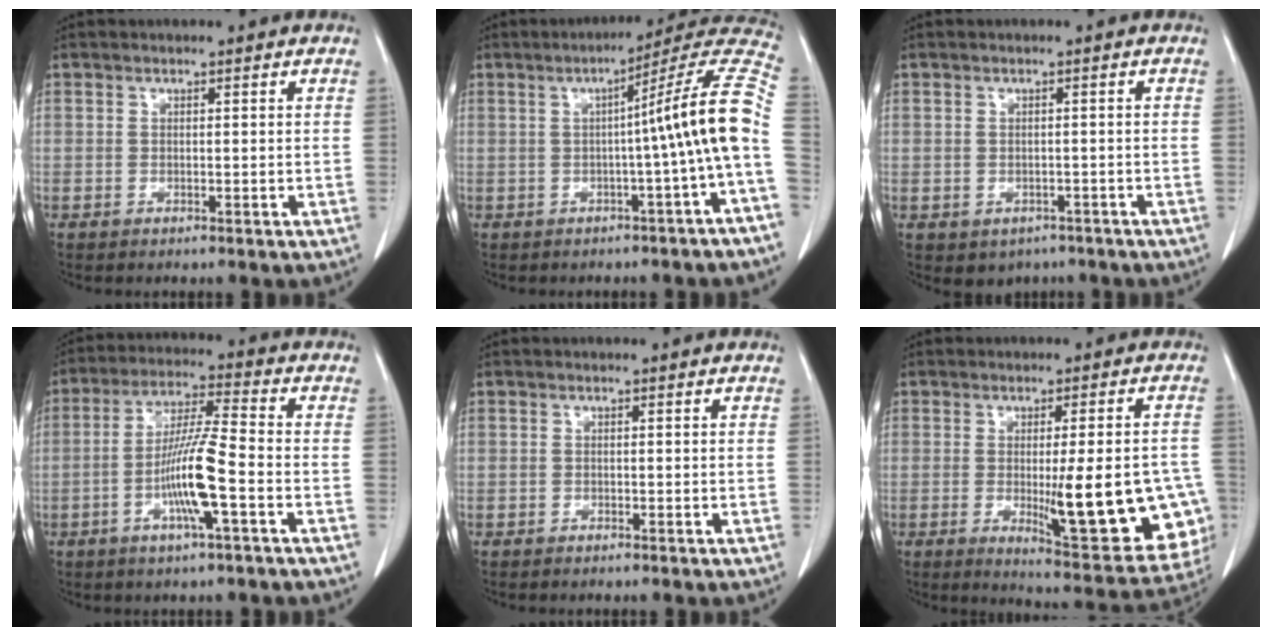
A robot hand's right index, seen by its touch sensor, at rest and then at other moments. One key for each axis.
{"total": 13.2, "fx": -1.1, "fy": -2.1, "fz": 13.0, "tx": -0.155, "ty": 0.030, "tz": -0.027}
{"total": 3.6, "fx": -2.0, "fy": 2.9, "fz": 0.8, "tx": -0.002, "ty": 0.007, "tz": -0.020}
{"total": 10.3, "fx": -3.1, "fy": 0.1, "fz": 9.8, "tx": -0.192, "ty": -0.002, "tz": -0.062}
{"total": 0.0}
{"total": 17.7, "fx": -3.4, "fy": 3.8, "fz": 17.0, "tx": -0.146, "ty": -0.005, "tz": -0.022}